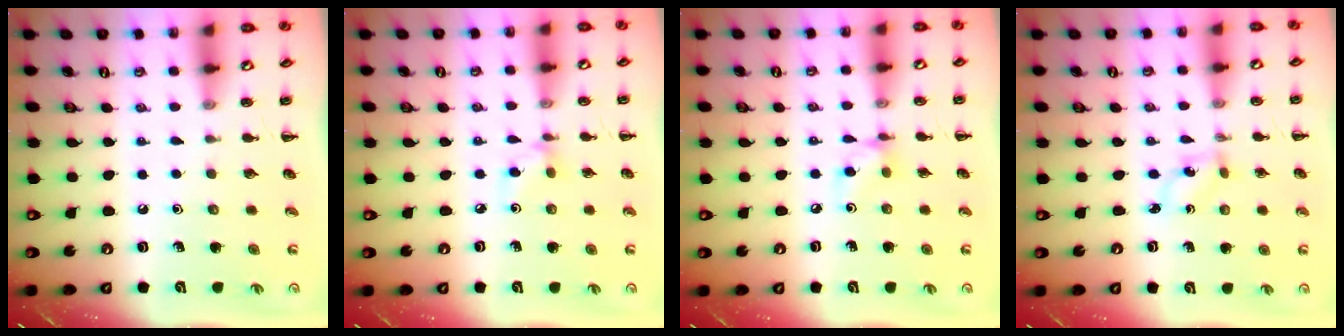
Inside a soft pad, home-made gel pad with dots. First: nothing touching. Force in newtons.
{"total": 3.6, "press": 3.4, "slide": 1.3}
{"total": 6.1, "press": 6.0, "slide": 0.6}
{"total": 1.7, "press": 1.5, "slide": 0.8}